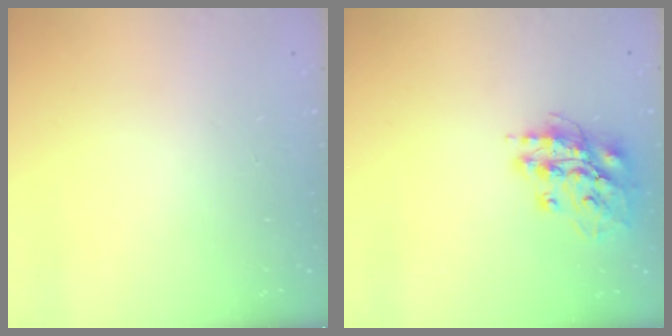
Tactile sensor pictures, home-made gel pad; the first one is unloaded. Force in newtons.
{"total": 13.9, "press": 13.7, "slide": 2.0}